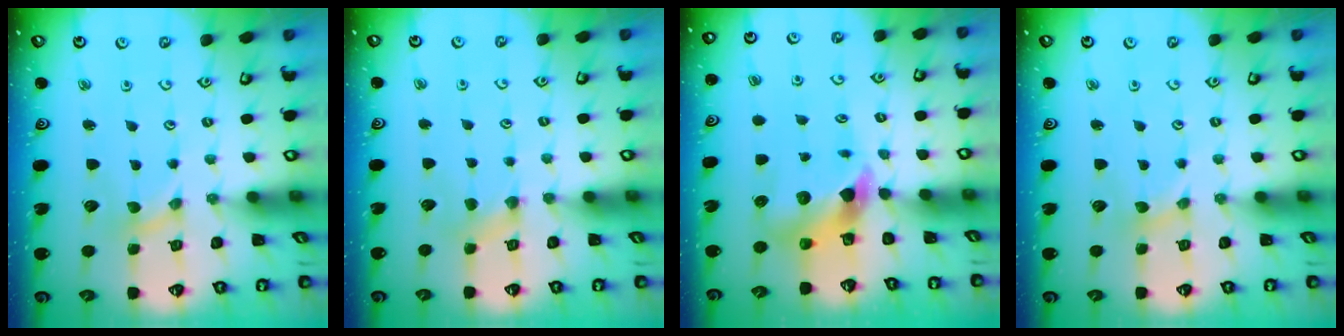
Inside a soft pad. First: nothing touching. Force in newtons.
{"total": 2.8, "press": 2.7, "slide": 0.6}
{"total": 7.2, "press": 7.1, "slide": 0.9}
{"total": 0.7, "press": 0.7, "slide": 0.1}